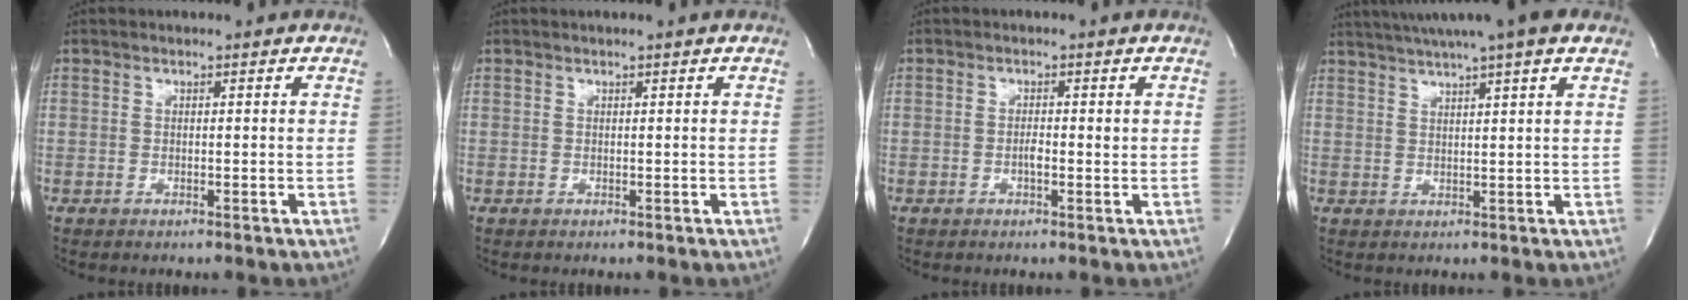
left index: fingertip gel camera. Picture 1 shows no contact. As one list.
[{"total": 0.0}, {"total": 1.7, "force": [-0.5, 0.5, 1.6], "torque": [-0.030, 0.000, -0.009]}, {"total": 11.7, "force": [9.2, 0.0, 7.3], "torque": [-0.127, 0.030, 0.118]}]